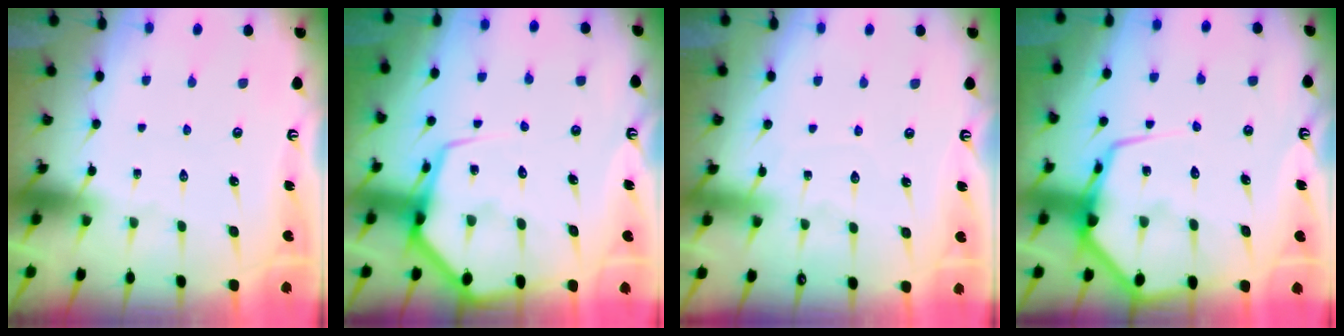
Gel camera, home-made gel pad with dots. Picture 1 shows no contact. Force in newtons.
{"total": 10.0, "press": 10.0, "slide": 1.1}
{"total": 3.3, "press": 3.3, "slide": 0.4}
{"total": 12.7, "press": 12.7, "slide": 1.3}